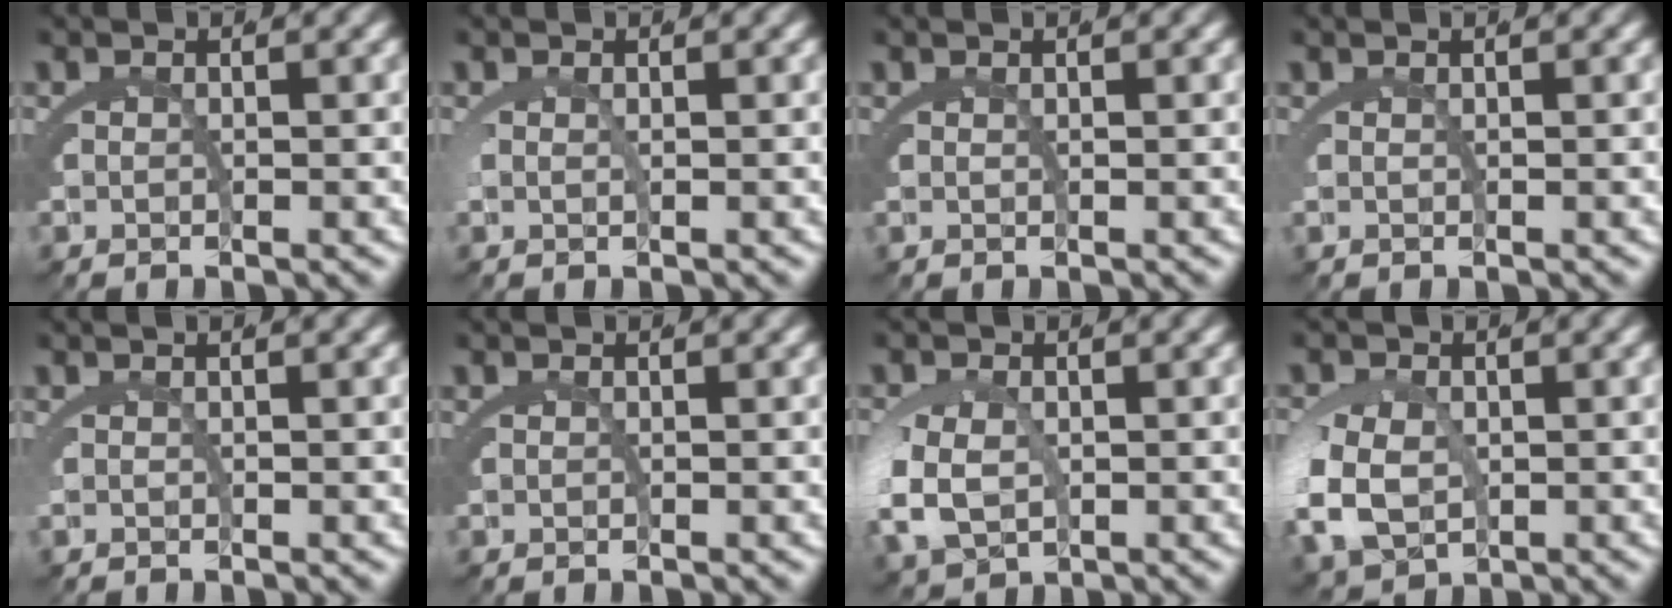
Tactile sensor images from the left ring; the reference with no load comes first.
{"total": 0.6, "force": [0.3, 0.3, 0.4], "torque": [-0.021, 0.001, 0.006]}
{"total": 0.6, "force": [0.5, 0.4, 0.1], "torque": [-0.003, 0.010, 0.005]}
{"total": 0.5, "force": [0.4, -0.2, 0.2], "torque": [-0.002, 0.012, 0.004]}
{"total": 0.0}
{"total": 0.0}
{"total": 3.9, "force": [0.2, 2.8, 2.7], "torque": [-0.078, -0.006, 0.015]}
{"total": 4.8, "force": [0.0, 3.6, 3.1], "torque": [-0.085, -0.013, 0.013]}